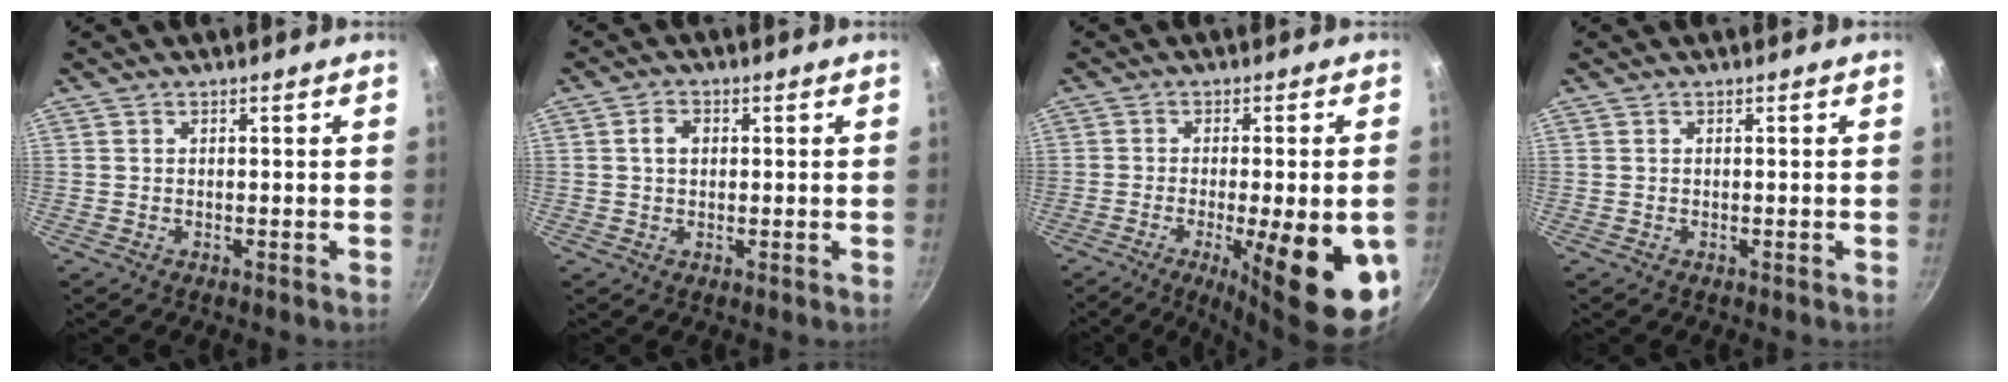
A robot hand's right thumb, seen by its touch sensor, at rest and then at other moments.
{"total": 3.0, "force": [0.5, 2.2, 1.9], "torque": [-0.022, 0.005, 0.007]}
{"total": 18.5, "force": [-6.0, 5.1, 16.8], "torque": [-0.211, -0.001, -0.076]}
{"total": 0.0}